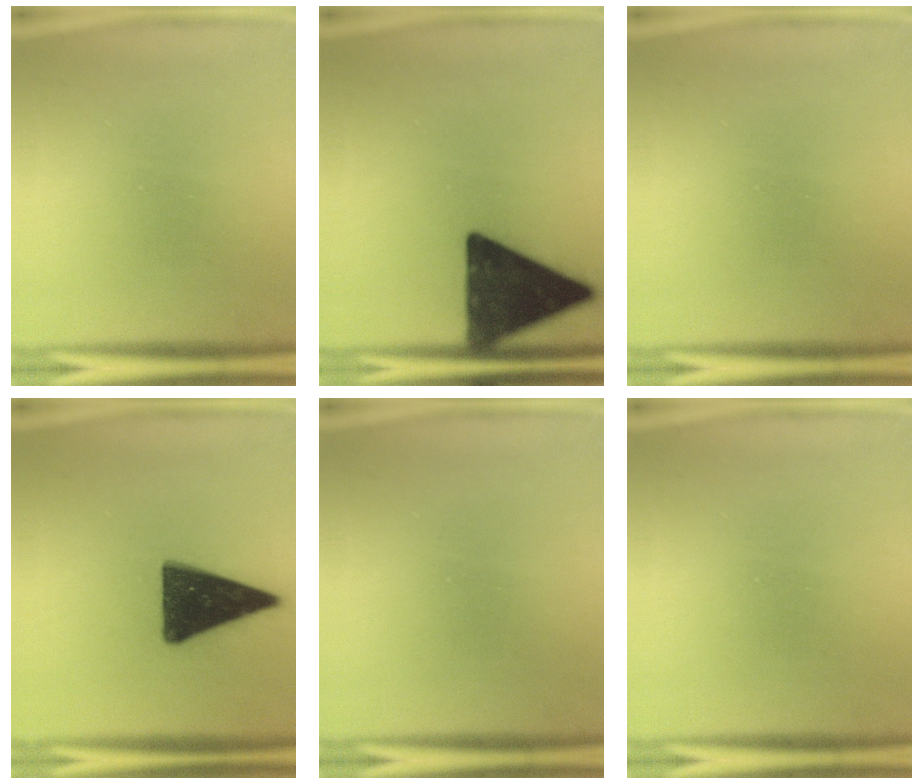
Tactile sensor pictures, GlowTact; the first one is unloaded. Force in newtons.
{"total": 17.1}
{"total": 0.0}
{"total": 15.8}
{"total": 0.0}
{"total": 0.0}